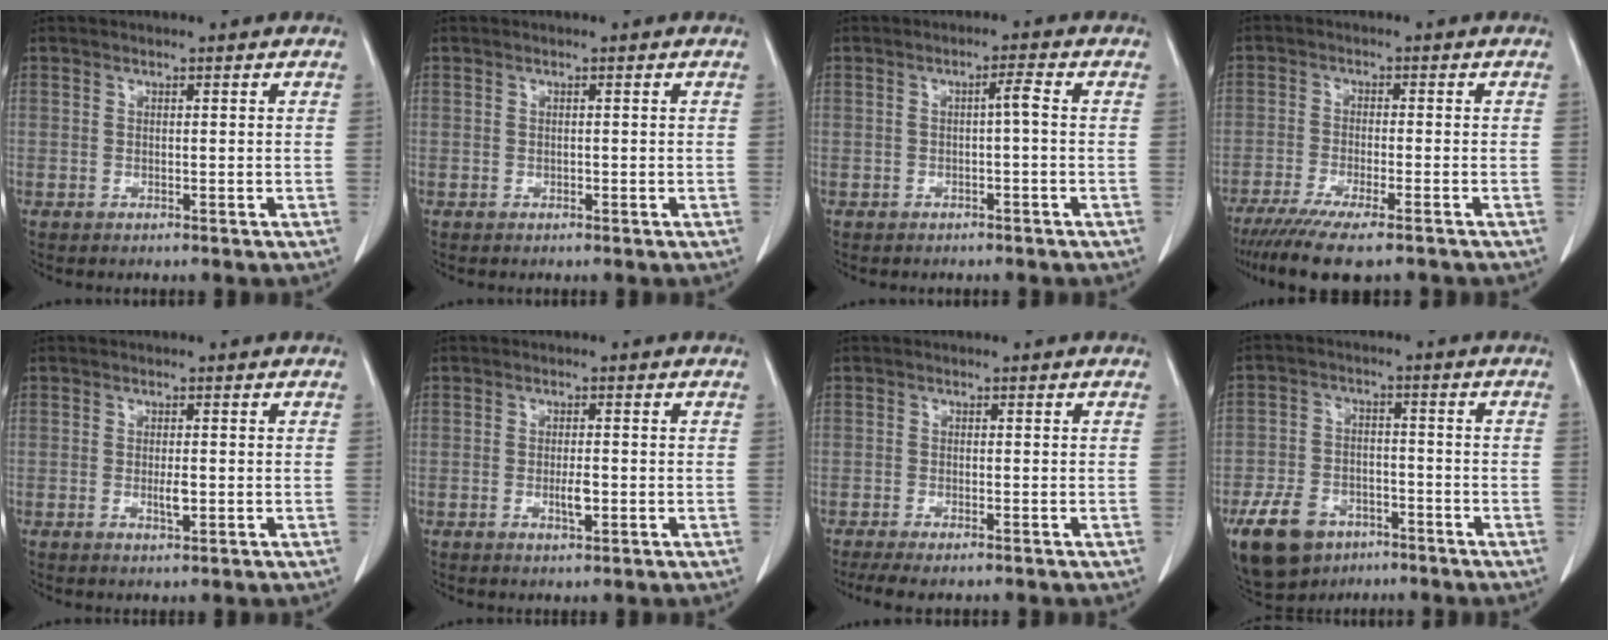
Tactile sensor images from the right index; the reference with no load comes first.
{"total": 0.0}
{"total": 1.9, "force": [-0.2, 0.0, 1.9], "torque": [-0.029, 0.003, -0.003]}
{"total": 10.9, "force": [-8.6, 1.1, 6.7], "torque": [-0.098, -0.023, -0.132]}
{"total": 2.1, "force": [-0.4, 0.6, 2.0], "torque": [-0.040, -0.003, -0.005]}
{"total": 2.6, "force": [-0.7, 0.7, 2.5], "torque": [-0.046, -0.001, -0.009]}
{"total": 5.4, "force": [-4.3, 1.0, 3.2], "torque": [-0.048, -0.010, -0.064]}
{"total": 12.4, "force": [-7.6, 8.0, 5.6], "torque": [-0.119, 0.003, -0.122]}